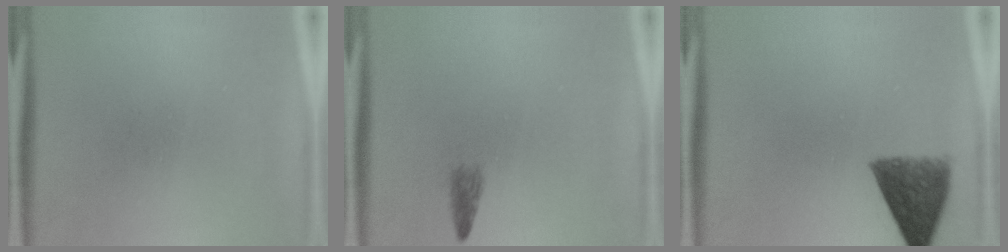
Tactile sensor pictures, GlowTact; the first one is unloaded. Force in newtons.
{"total": 1.4}
{"total": 8.2}